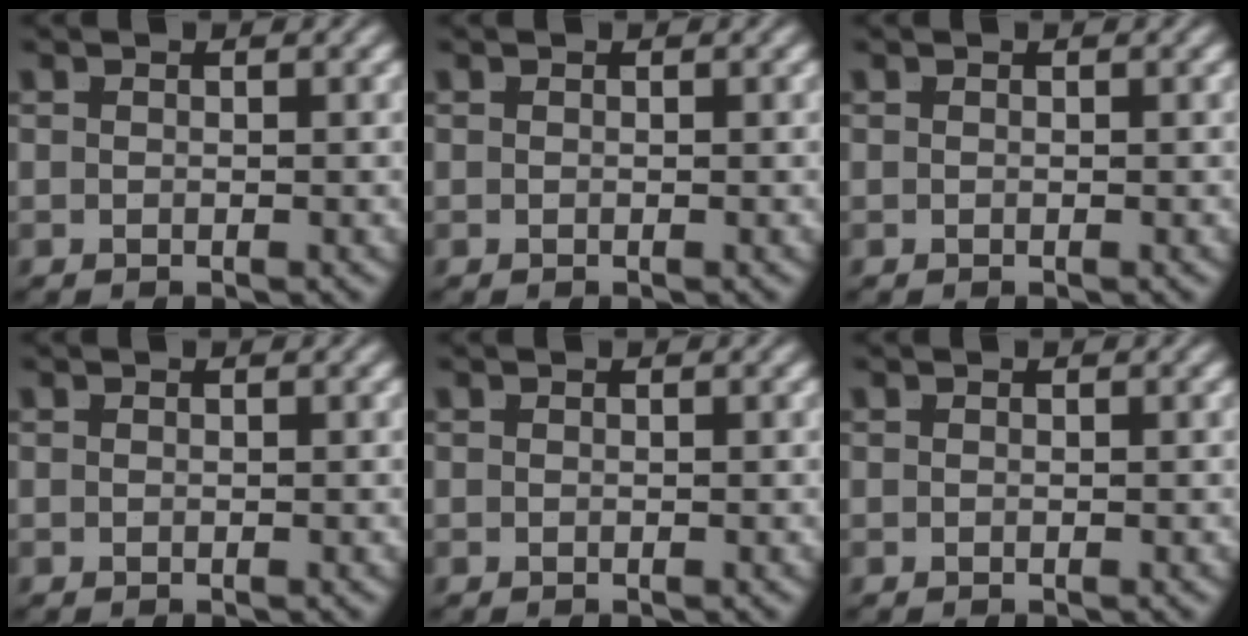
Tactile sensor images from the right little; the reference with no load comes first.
{"total": 0.0}
{"total": 0.0}
{"total": 0.0}
{"total": 0.0}
{"total": 0.0}